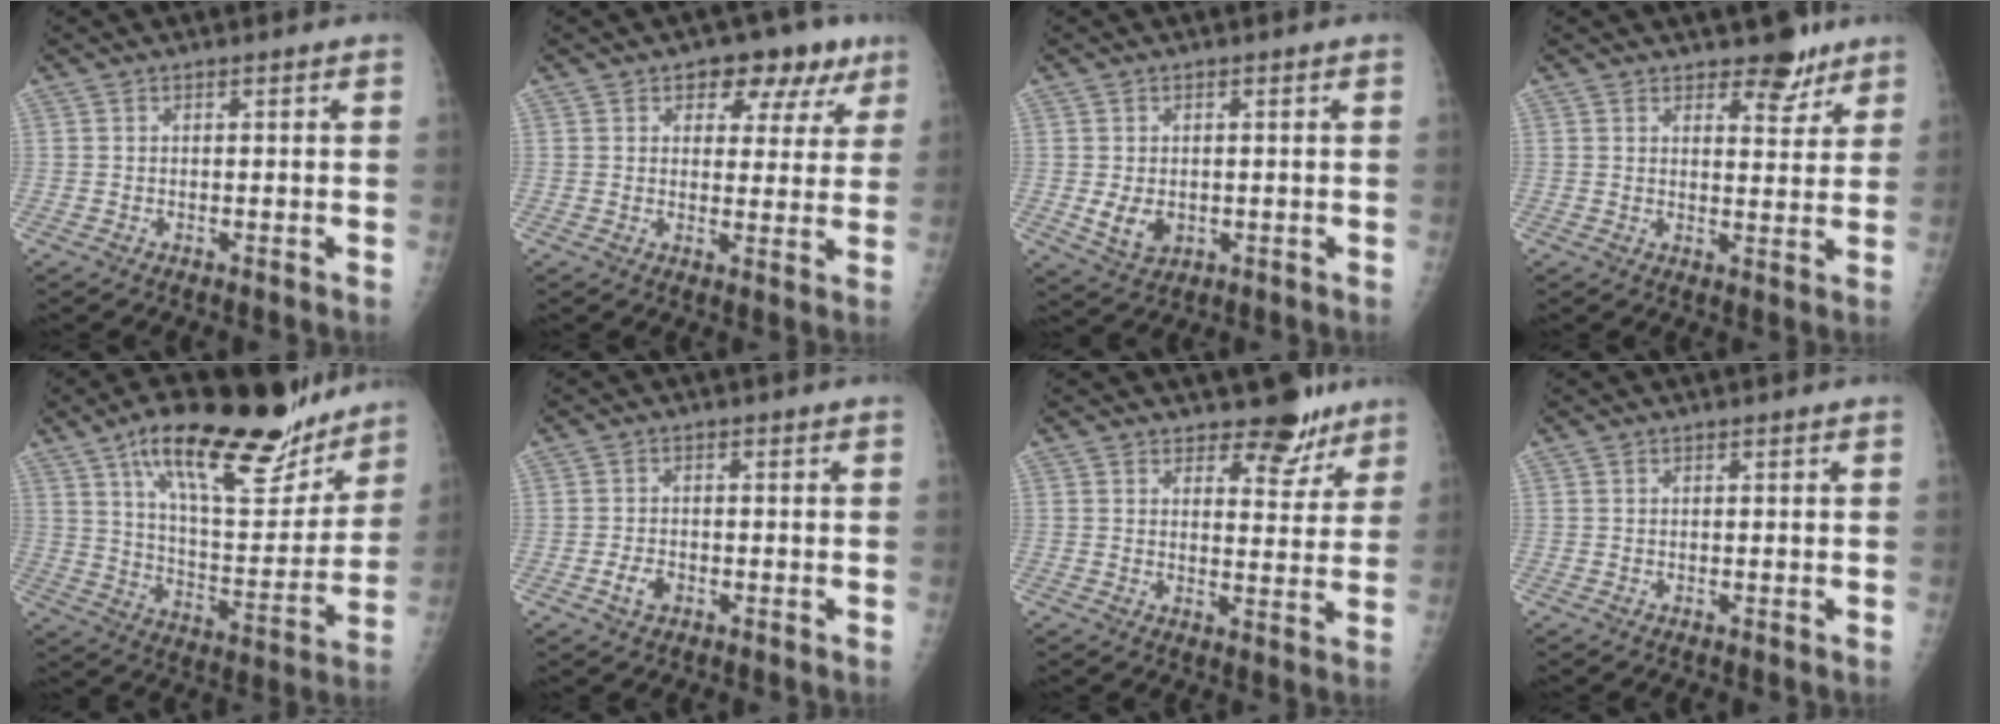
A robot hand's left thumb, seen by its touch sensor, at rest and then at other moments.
{"total": 9.6, "force": [5.2, 6.1, 5.3], "torque": [-0.011, -0.013, 0.061]}
{"total": 4.7, "force": [-0.4, 3.6, 3.1], "torque": [-0.041, -0.008, 0.004]}
{"total": 5.7, "force": [4.4, 2.7, 2.5], "torque": [-0.005, -0.030, 0.062]}
{"total": 25.1, "force": [17.0, 8.9, 16.1], "torque": [-0.207, -0.065, 0.271]}
{"total": 2.9, "force": [-1.3, 1.9, 1.7], "torque": [-0.029, 0.006, -0.022]}
{"total": 6.9, "force": [5.4, 3.4, 2.5], "torque": [0.001, -0.038, 0.072]}
{"total": 0.0}